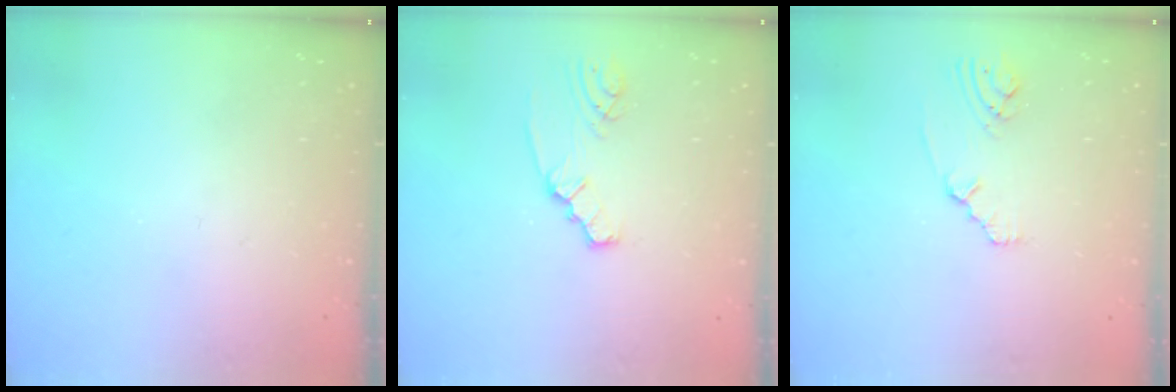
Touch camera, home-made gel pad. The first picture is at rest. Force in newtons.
{"total": 2.0, "press": 2.0, "slide": 0.1}
{"total": 2.7, "press": 2.7, "slide": 0.5}